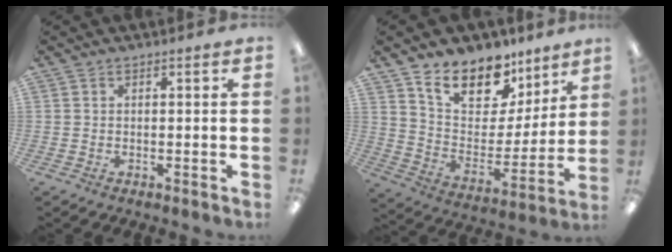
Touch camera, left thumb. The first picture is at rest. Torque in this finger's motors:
{"motor_torque": [0.40, 0.45, 1.15, -1.62, 0.08]}